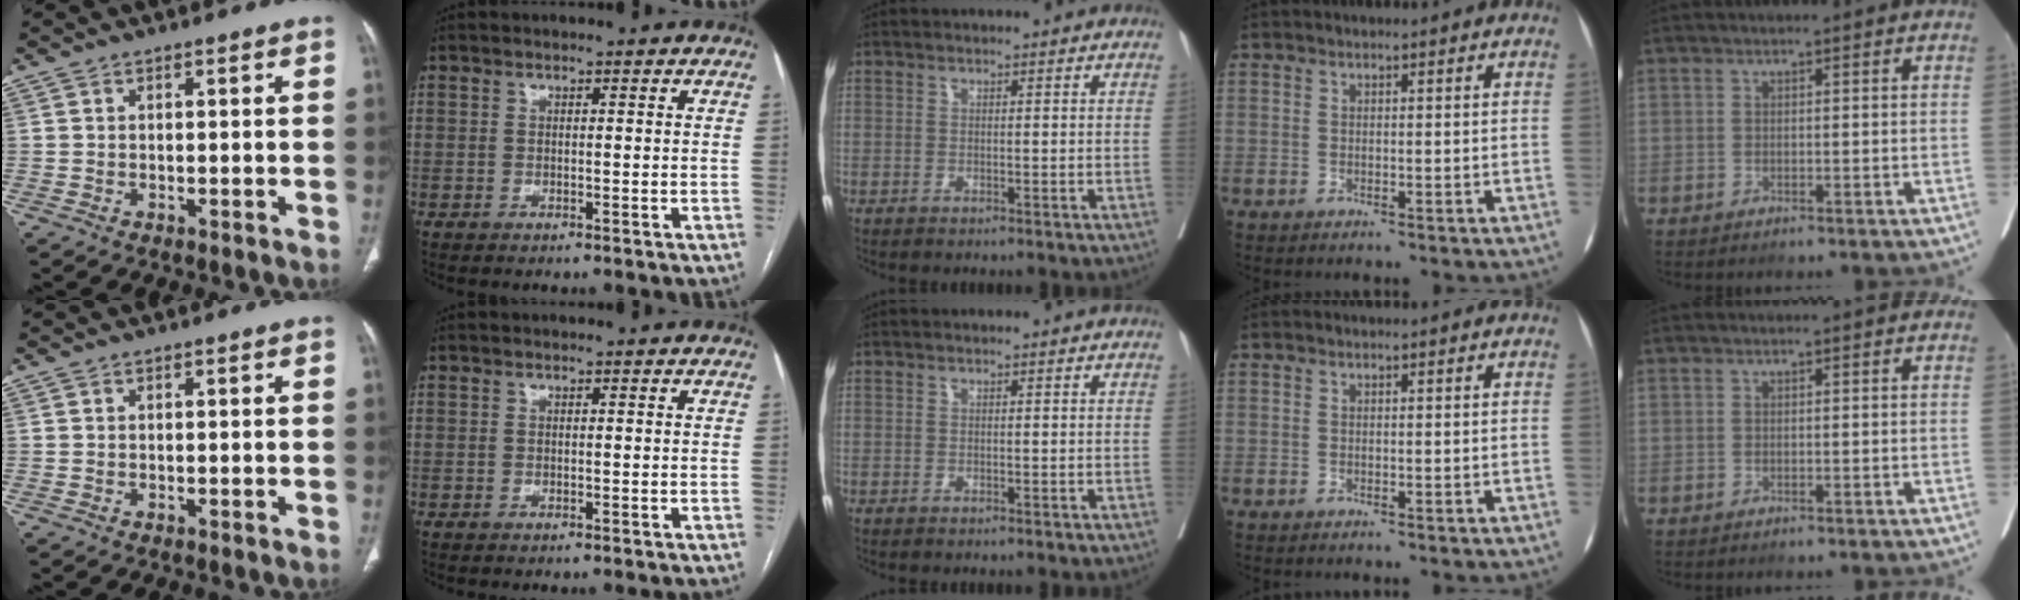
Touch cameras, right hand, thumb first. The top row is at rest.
{}